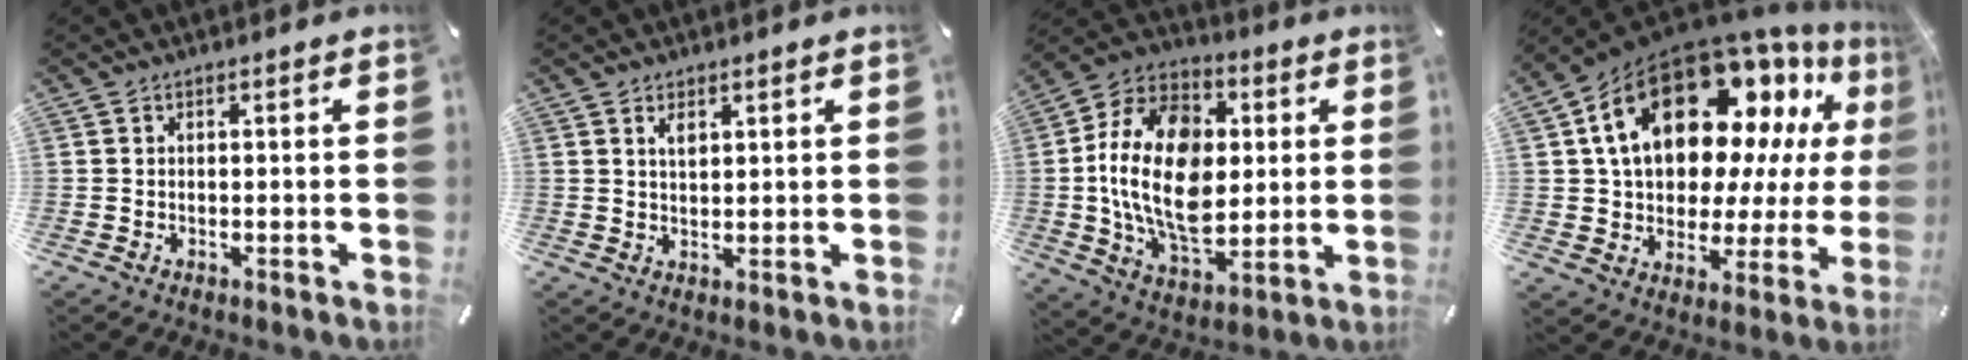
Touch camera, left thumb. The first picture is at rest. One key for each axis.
{"total": 2.2, "fx": 1.5, "fy": 0.9, "fz": 1.3, "tx": -0.020, "ty": -0.004, "tz": 0.026}
{"total": 21.8, "fx": 0.9, "fy": 15.2, "fz": 15.6, "tx": -0.330, "ty": -0.003, "tz": 0.012}
{"total": 23.9, "fx": 10.3, "fy": 14.4, "fz": 16.0, "tx": -0.277, "ty": -0.060, "tz": 0.177}